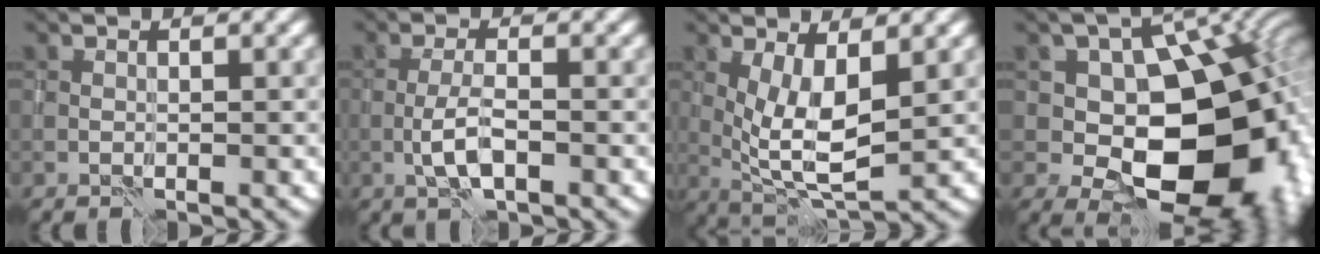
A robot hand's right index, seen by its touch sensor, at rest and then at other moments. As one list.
[{"total": 2.8, "force": [-1.2, 0.6, 2.5], "torque": [-0.055, 0.003, -0.026]}, {"total": 5.8, "force": [0.8, 2.0, 5.4], "torque": [-0.105, -0.012, 0.020]}, {"total": 16.8, "force": [-1.5, 11.6, 12.0], "torque": [-0.103, 0.003, -0.007]}]